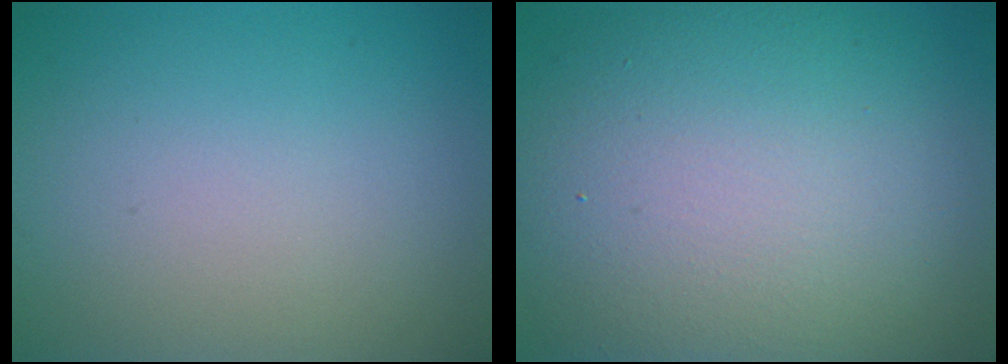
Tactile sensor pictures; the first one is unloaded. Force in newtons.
{"total": 14.2, "press": 14.2, "slide": 0.7}